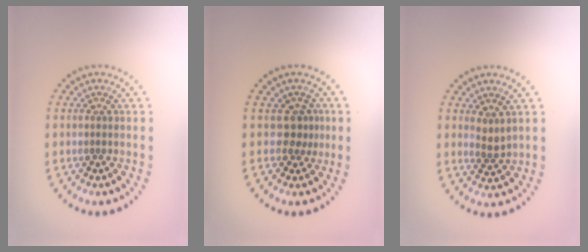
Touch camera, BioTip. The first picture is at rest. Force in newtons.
{"total": 1.8, "press": 1.3, "slide": 1.3}
{"total": 1.3, "press": 1.1, "slide": 0.7}